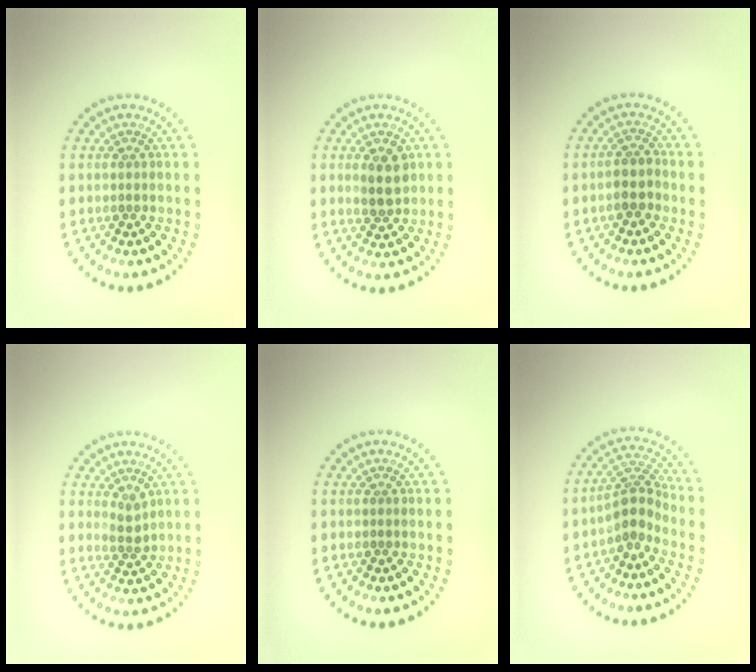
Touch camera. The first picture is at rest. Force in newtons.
{"total": 2.8, "press": 2.7, "slide": 0.7}
{"total": 2.0, "press": 1.8, "slide": 0.9}
{"total": 1.6, "press": 1.3, "slide": 1.0}
{"total": 0.0}
{"total": 3.2, "press": 2.5, "slide": 2.0}